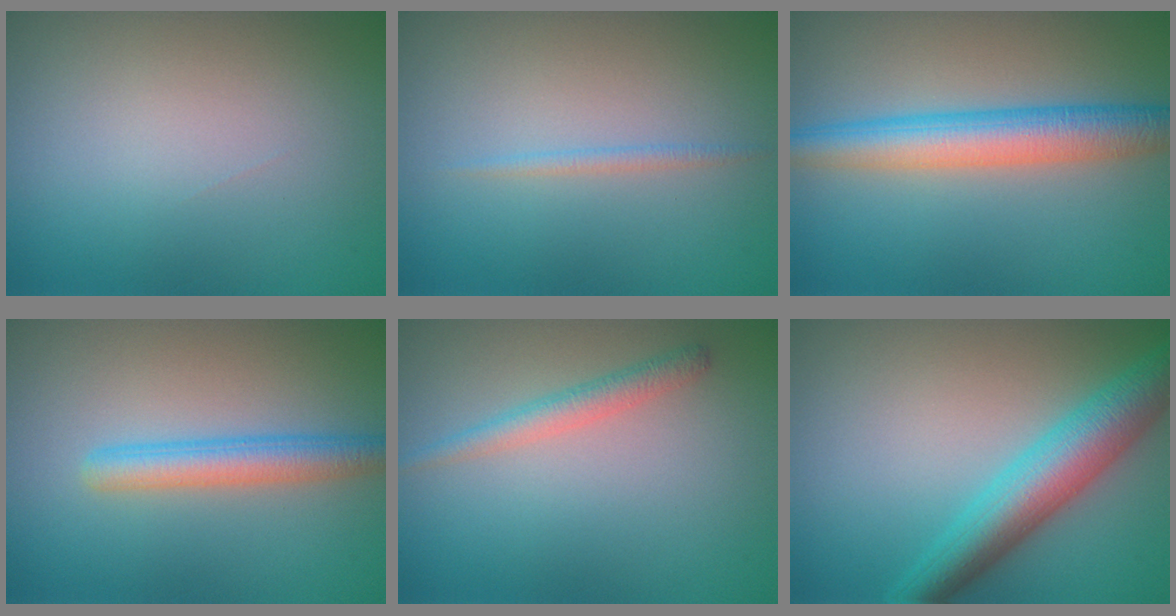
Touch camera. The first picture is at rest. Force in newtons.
{"total": 0.8, "press": 0.8, "slide": 0.0}
{"total": 5.6, "press": 5.6, "slide": 0.1}
{"total": 3.3, "press": 3.3, "slide": 0.0}
{"total": 1.9, "press": 1.9, "slide": 0.0}
{"total": 6.3, "press": 6.3, "slide": 0.1}